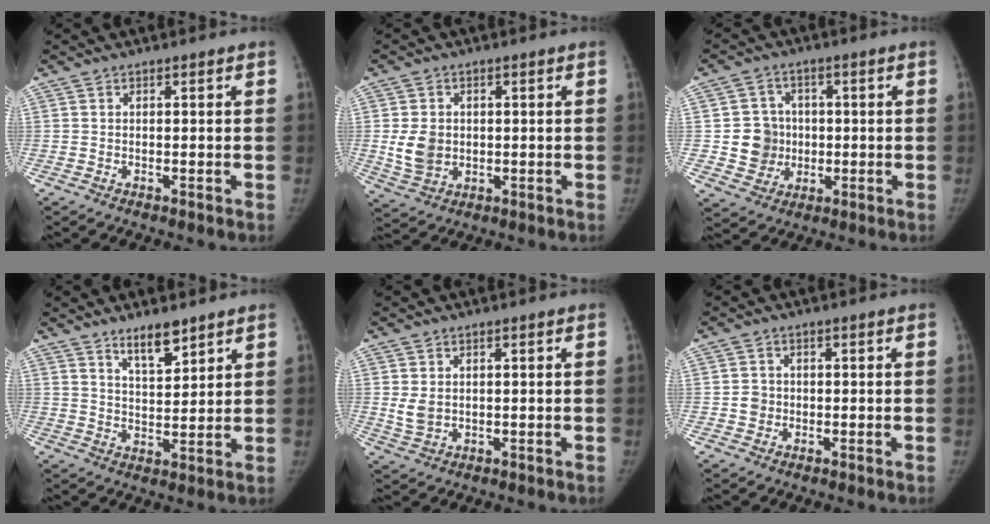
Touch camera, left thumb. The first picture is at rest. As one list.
[{"total": 6.6, "force": [0.2, 5.3, 4.0], "torque": [-0.060, -0.005, 0.014]}, {"total": 8.2, "force": [-0.2, 7.8, 2.5], "torque": [-0.006, 0.009, 0.003]}, {"total": 6.4, "force": [4.9, 1.9, 3.7], "torque": [-0.045, -0.040, 0.084]}, {"total": 3.5, "force": [0.6, 2.7, 2.3], "torque": [-0.038, -0.009, 0.021]}, {"total": 2.5, "force": [-0.2, 2.4, 0.7], "torque": [0.001, 0.005, -0.002]}]